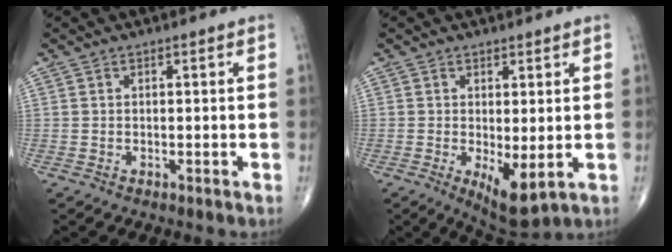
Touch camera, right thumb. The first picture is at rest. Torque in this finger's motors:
{"motor_torque": [2.12, 2.89, 0.84, 0.06, 0.18]}